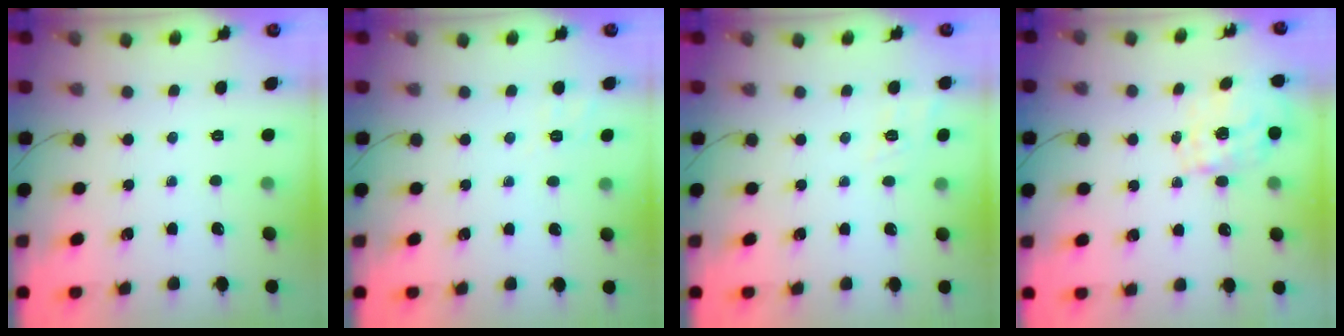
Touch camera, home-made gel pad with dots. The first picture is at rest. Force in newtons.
{"total": 2.3, "press": 1.6, "slide": 1.7}
{"total": 9.4, "press": 9.1, "slide": 2.4}
{"total": 1.6, "press": 1.4, "slide": 0.8}